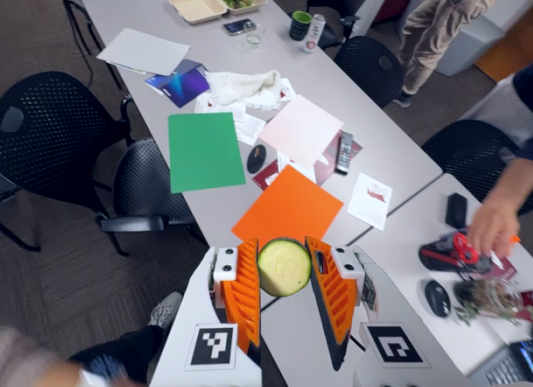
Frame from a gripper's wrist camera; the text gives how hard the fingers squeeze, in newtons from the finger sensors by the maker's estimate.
{"total": 12.6, "left": 13.1, "right": 12.0}